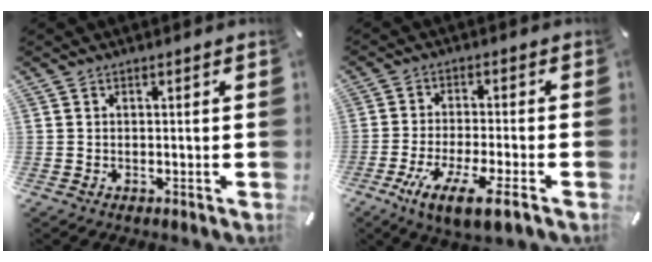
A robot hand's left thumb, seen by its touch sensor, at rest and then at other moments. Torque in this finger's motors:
{"motor_torque": [-0.39, 1.40, 1.63, 0.54, 0.38]}